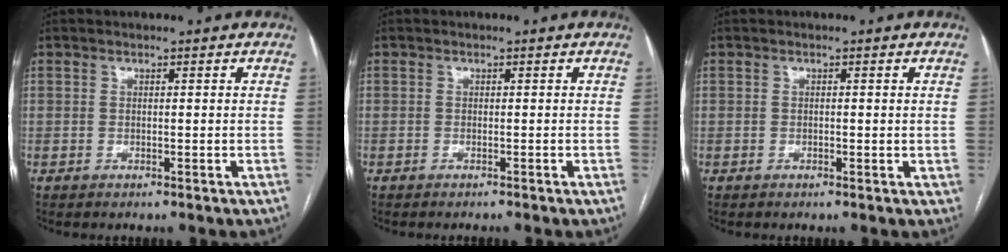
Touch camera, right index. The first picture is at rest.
{"total": 0.8, "force": [-0.7, -0.4, 0.0], "torque": [0.001, 0.001, -0.014]}
{"total": 1.0, "force": [0.0, 0.5, 0.8], "torque": [-0.013, 0.000, -0.001]}